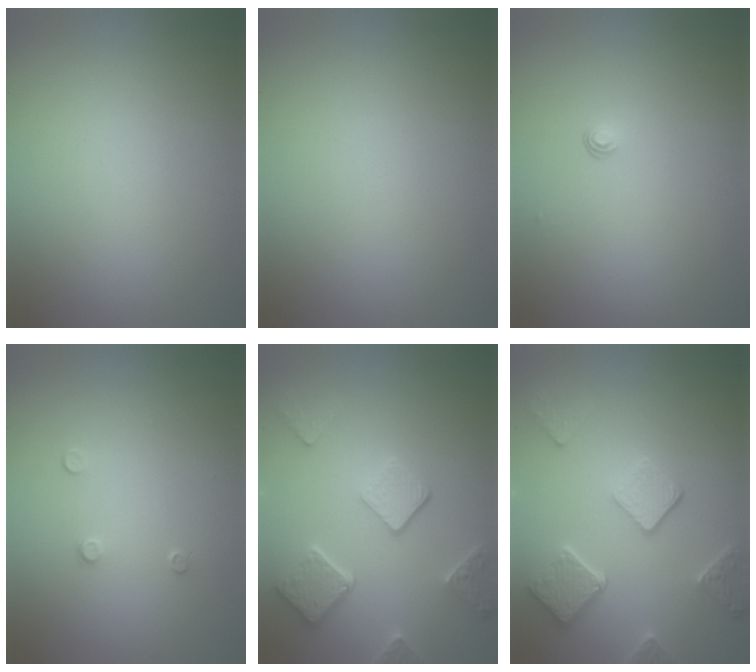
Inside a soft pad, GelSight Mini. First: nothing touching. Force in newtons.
{"total": 0.0}
{"total": 0.6, "press": 0.3, "slide": 0.5}
{"total": 0.8, "press": 0.4, "slide": 0.6}
{"total": 5.1, "press": 3.9, "slide": 3.3}
{"total": 5.1, "press": 3.9, "slide": 3.3}